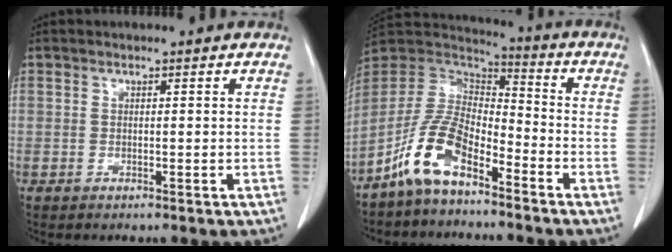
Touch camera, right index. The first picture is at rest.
{"total": 10.7, "force": [-6.8, 4.2, 7.0], "torque": [-0.164, 0.016, -0.138]}